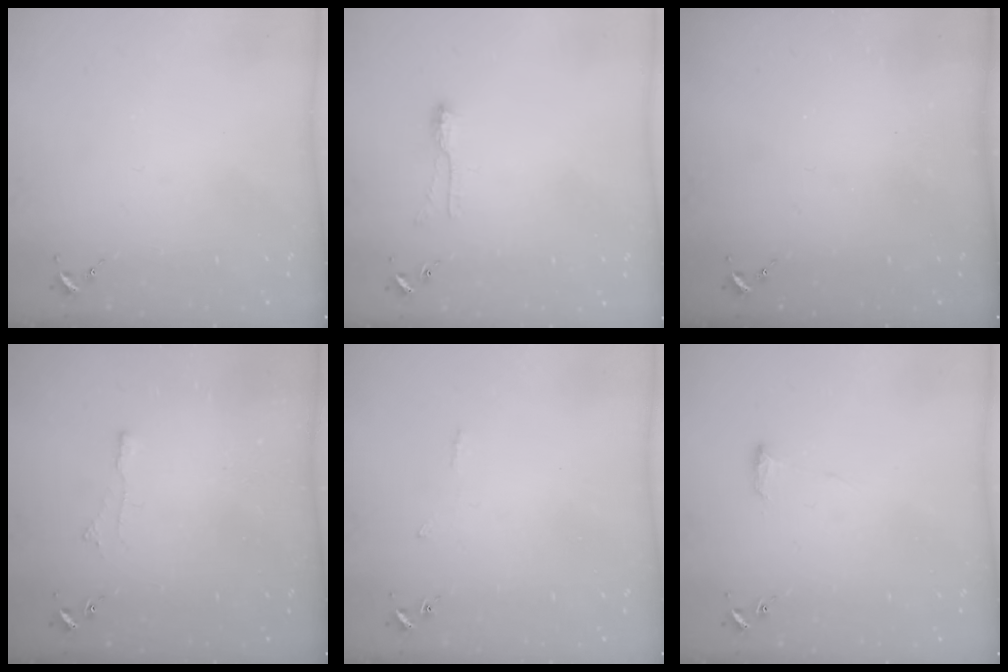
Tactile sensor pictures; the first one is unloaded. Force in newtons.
{"total": 7.1, "press": 7.1, "slide": 0.8}
{"total": 0.0}
{"total": 2.8, "press": 2.7, "slide": 0.5}
{"total": 2.9, "press": 2.9, "slide": 0.5}
{"total": 5.8, "press": 5.7, "slide": 0.8}